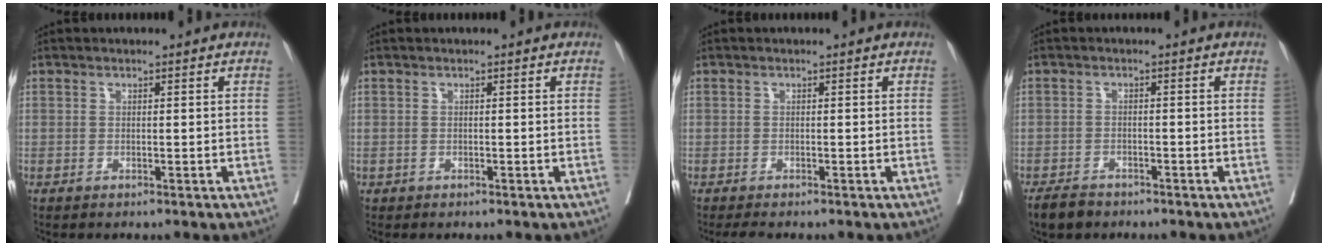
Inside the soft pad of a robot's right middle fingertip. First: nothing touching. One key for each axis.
{"total": 0.0}
{"total": 1.7, "fx": -1.4, "fy": 0.3, "fz": 0.8, "tx": -0.013, "ty": -0.006, "tz": -0.022}
{"total": 3.5, "fx": -2.9, "fy": 1.7, "fz": 1.0, "tx": -0.017, "ty": -0.001, "tz": -0.048}